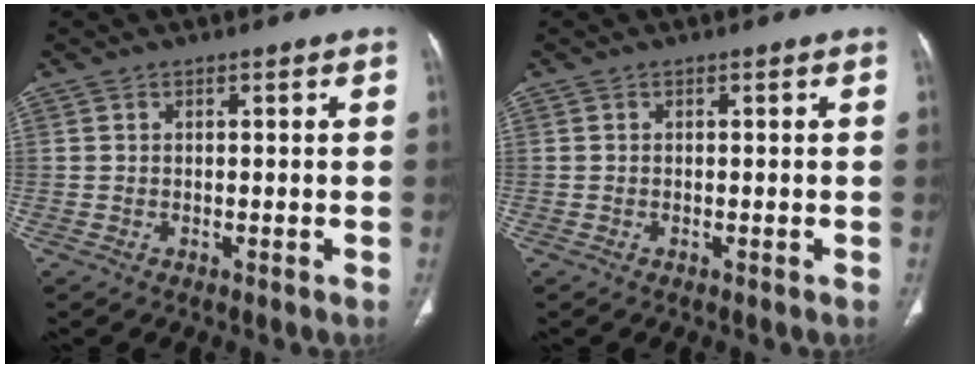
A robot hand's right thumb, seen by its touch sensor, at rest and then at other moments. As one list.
[{"total": 0.0}]